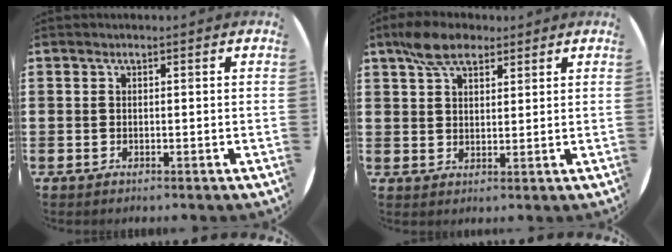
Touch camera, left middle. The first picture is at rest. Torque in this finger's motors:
{"motor_torque": [0.59, -0.47, -0.03, -0.05]}